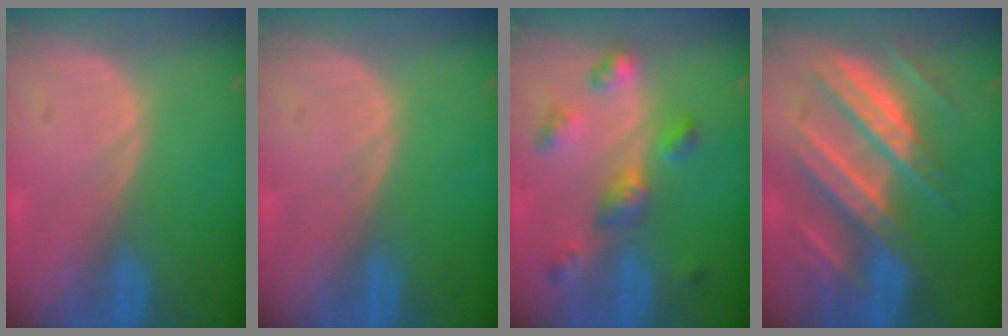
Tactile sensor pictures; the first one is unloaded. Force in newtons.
{"total": 0.0}
{"total": 6.3, "press": 5.7, "slide": 2.7}
{"total": 11.1, "press": 11.0, "slide": 1.0}